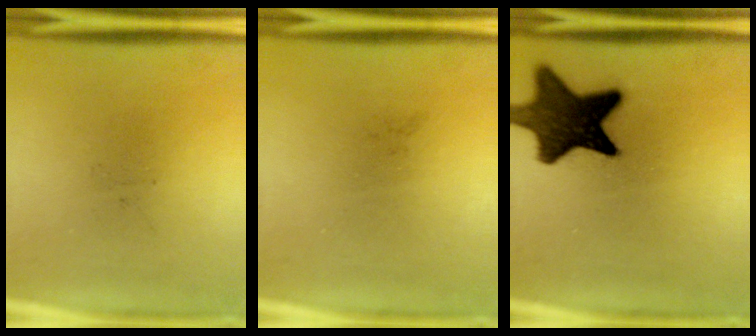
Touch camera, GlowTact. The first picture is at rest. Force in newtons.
{"total": 0.0}
{"total": 13.6}